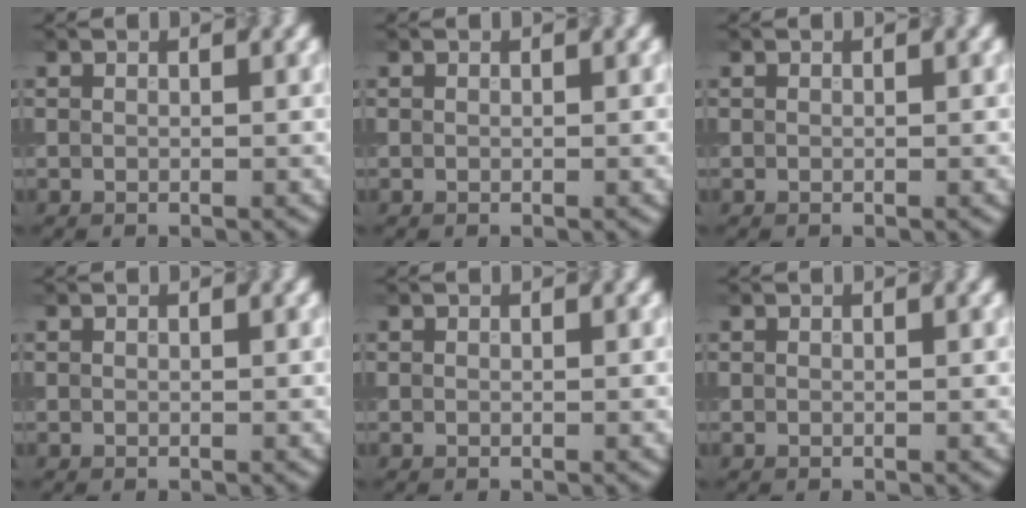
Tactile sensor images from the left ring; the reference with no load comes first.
{"total": 0.0}
{"total": 0.0}
{"total": 0.0}
{"total": 0.0}
{"total": 0.0}